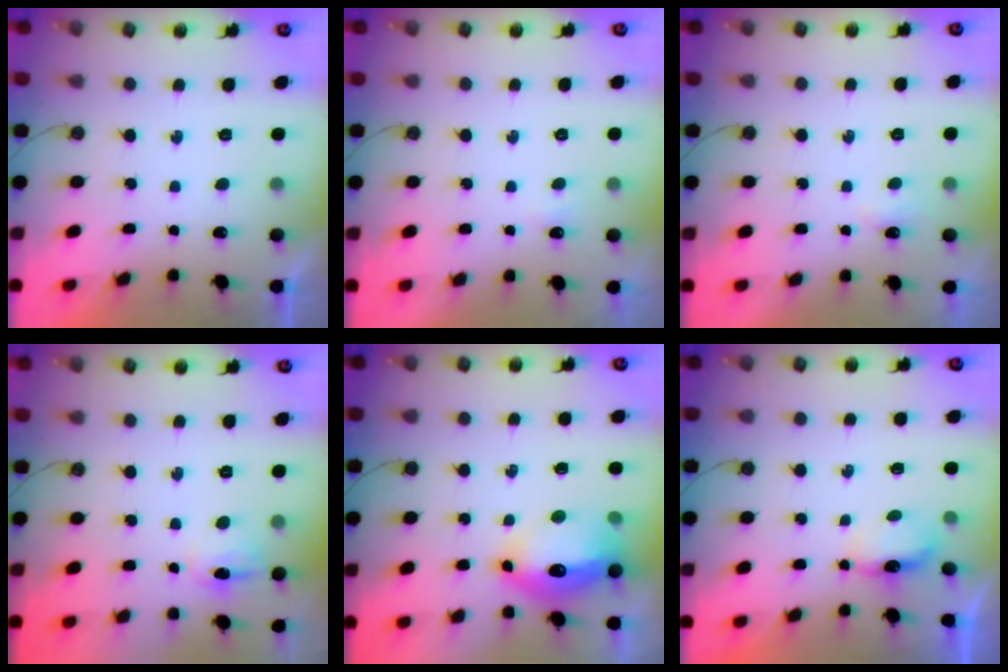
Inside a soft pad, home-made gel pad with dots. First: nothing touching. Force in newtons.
{"total": 5.1, "press": 2.6, "slide": 4.4}
{"total": 5.0, "press": 2.9, "slide": 4.1}
{"total": 8.7, "press": 8.6, "slide": 0.8}
{"total": 15.3, "press": 15.2, "slide": 1.3}
{"total": 3.9, "press": 3.9, "slide": 0.4}